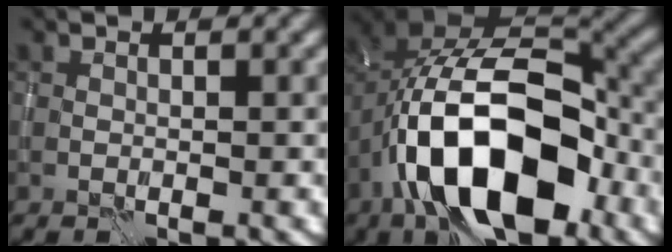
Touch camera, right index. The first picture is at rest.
{"total": 15.2, "force": [-5.6, 8.4, 11.3], "torque": [-0.169, -0.004, -0.097]}